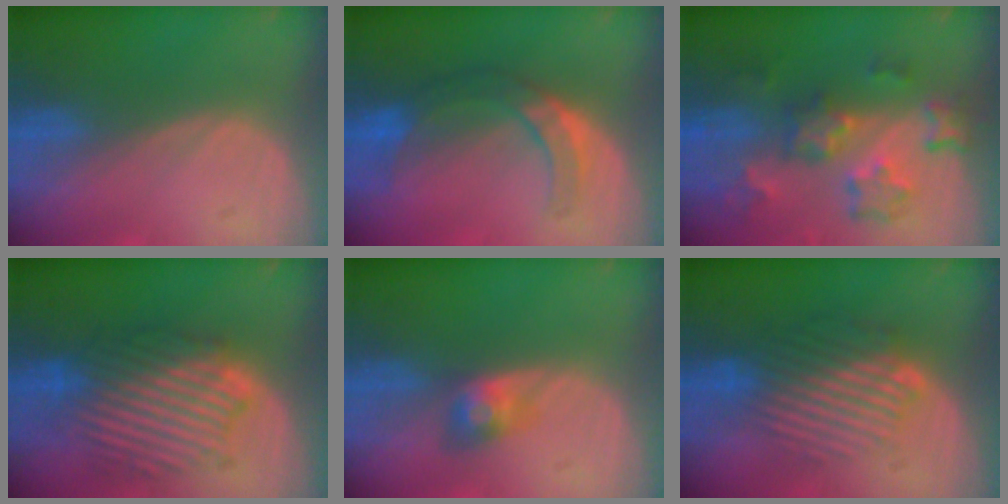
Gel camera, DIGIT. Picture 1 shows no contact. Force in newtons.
{"total": 7.2, "press": 6.4, "slide": 3.3}
{"total": 9.2, "press": 8.1, "slide": 4.4}
{"total": 9.4, "press": 9.4, "slide": 0.2}
{"total": 3.3, "press": 3.3, "slide": 0.3}
{"total": 9.1, "press": 8.1, "slide": 4.3}